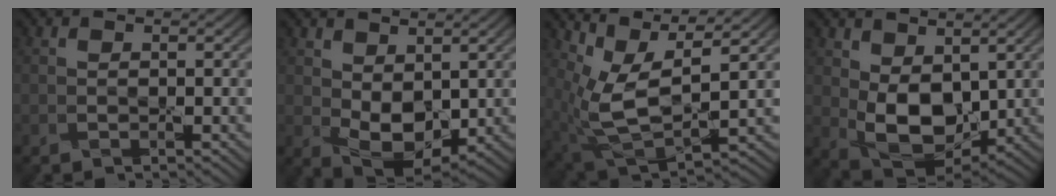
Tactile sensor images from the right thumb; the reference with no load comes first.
{"total": 6.6, "force": [1.1, 4.1, 5.0], "torque": [-0.106, -0.013, 0.025]}
{"total": 10.8, "force": [3.9, 4.4, 9.0], "torque": [-0.214, -0.005, 0.081]}
{"total": 8.7, "force": [1.3, 5.4, 6.6], "torque": [-0.143, -0.016, 0.030]}